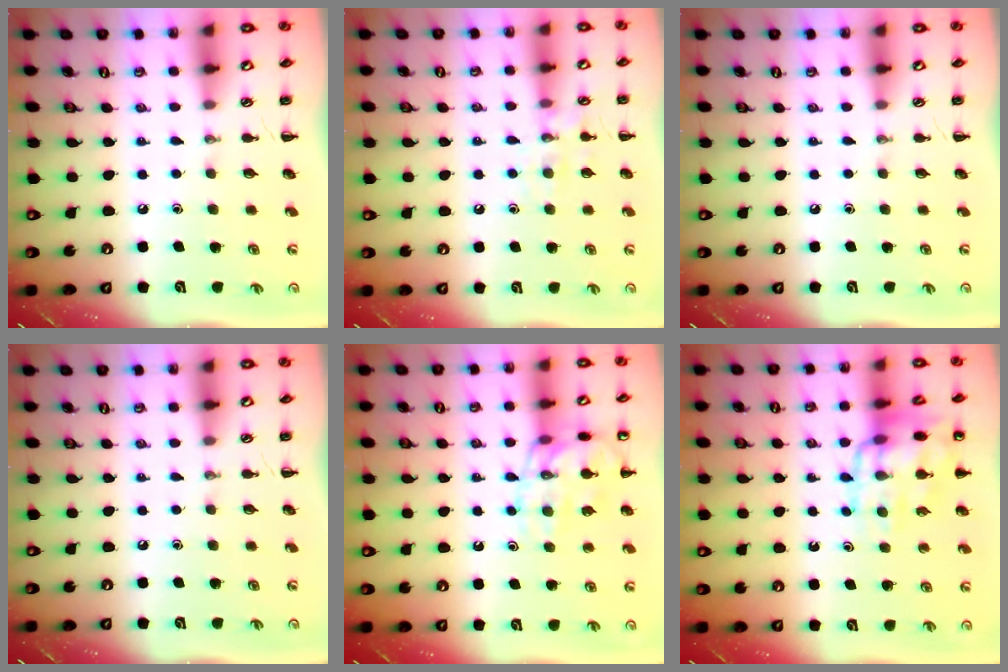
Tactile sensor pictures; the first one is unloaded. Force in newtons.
{"total": 8.2, "press": 8.1, "slide": 0.8}
{"total": 0.0}
{"total": 0.0}
{"total": 14.0, "press": 13.9, "slide": 1.6}
{"total": 14.7, "press": 14.5, "slide": 2.3}